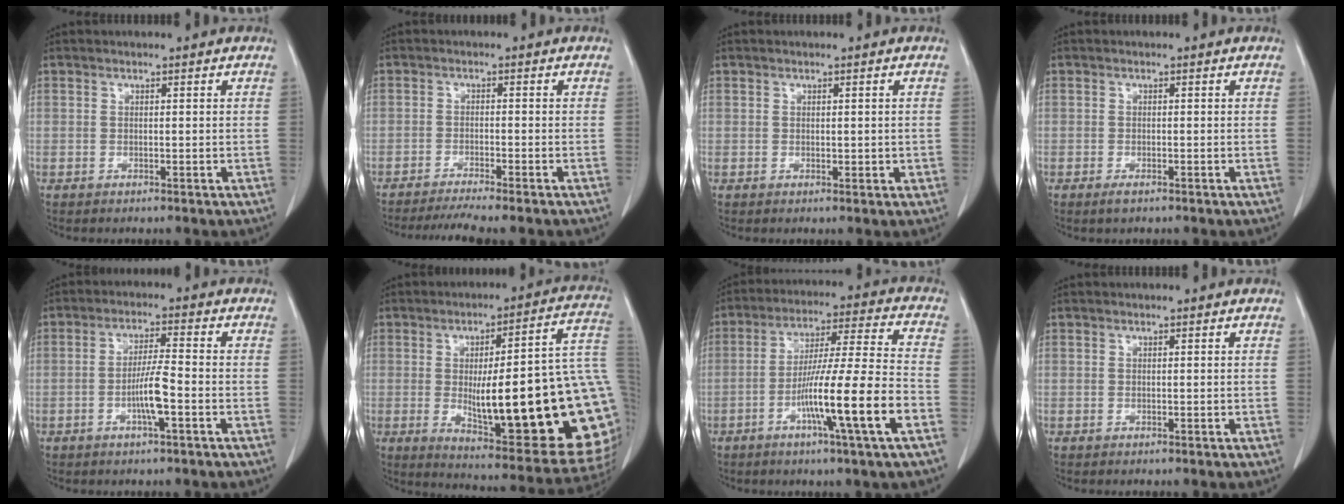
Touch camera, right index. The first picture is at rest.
{"total": 6.8, "force": [-6.0, -0.9, 3.0], "torque": [-0.036, -0.014, -0.094]}
{"total": 1.3, "force": [0.0, 0.9, 1.0], "torque": [-0.010, -0.001, 0.003]}
{"total": 1.2, "force": [-0.8, 0.3, 0.8], "torque": [-0.017, -0.003, -0.011]}
{"total": 5.3, "force": [-1.8, 0.1, 5.0], "torque": [-0.100, 0.001, -0.034]}
{"total": 30.7, "force": [-2.7, 5.1, 30.1], "torque": [-0.317, 0.000, -0.034]}
{"total": 14.8, "force": [-5.7, -1.1, 13.6], "torque": [-0.237, -0.007, -0.101]}
{"total": 0.0}